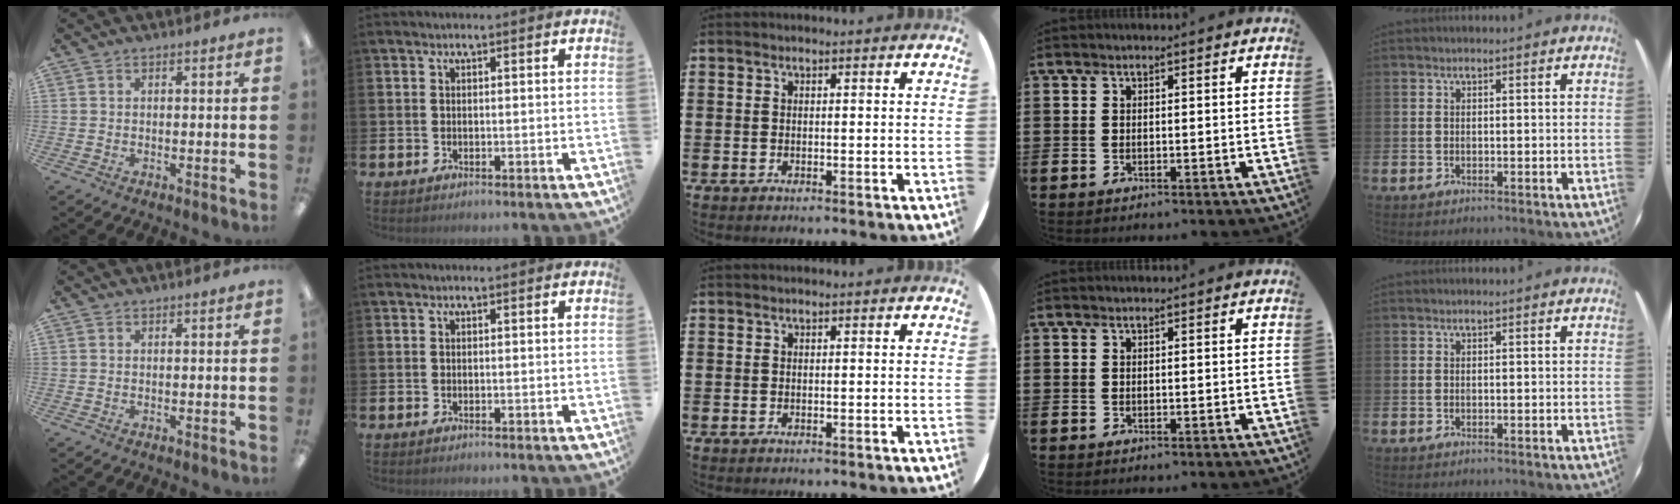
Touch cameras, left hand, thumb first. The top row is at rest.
{}